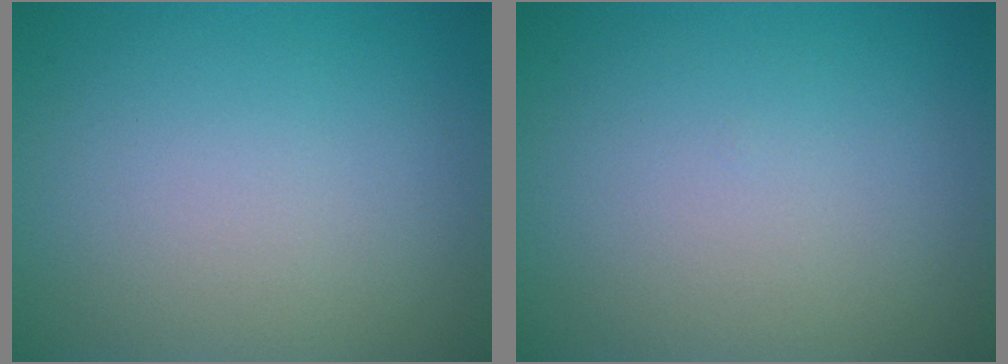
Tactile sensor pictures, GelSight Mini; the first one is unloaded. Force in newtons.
{"total": 0.0}